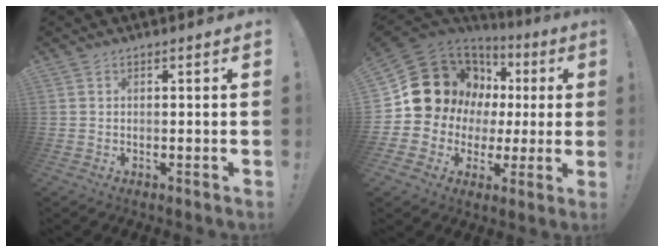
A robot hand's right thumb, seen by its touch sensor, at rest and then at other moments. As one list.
[{"total": 15.7, "force": [5.6, 13.2, 6.4], "torque": [-0.084, -0.044, 0.136]}]